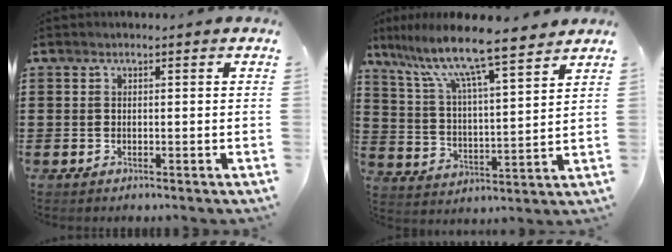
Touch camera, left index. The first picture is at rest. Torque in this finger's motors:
{"motor_torque": [2.14, 0.00, 0.89, 0.20]}